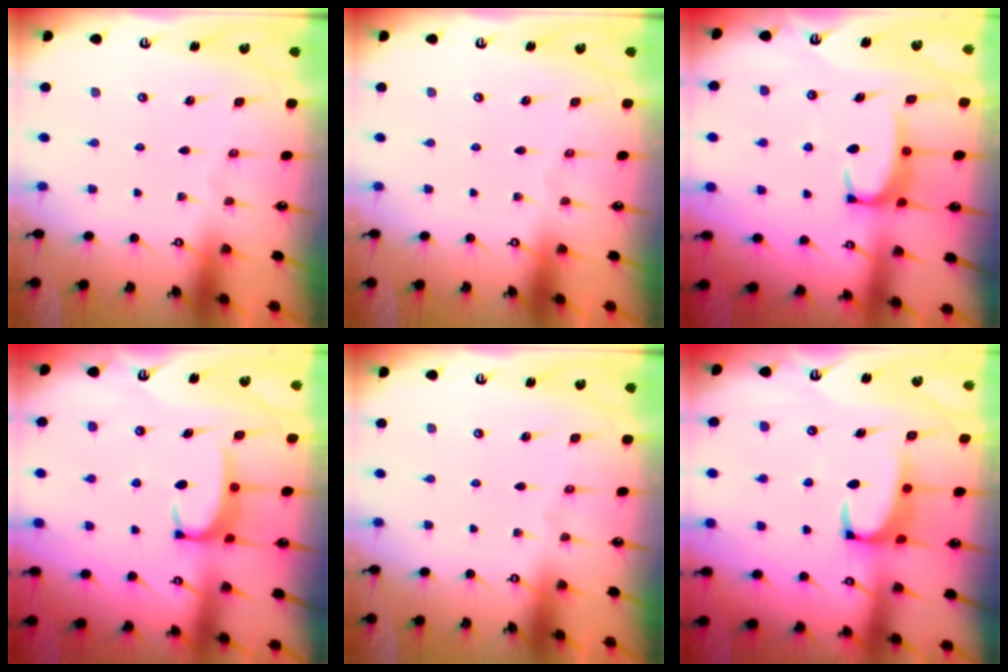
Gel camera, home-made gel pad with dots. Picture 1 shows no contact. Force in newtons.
{"total": 0.0}
{"total": 3.2, "press": 3.2, "slide": 0.6}
{"total": 2.7, "press": 2.7, "slide": 0.5}
{"total": 0.0}
{"total": 2.1, "press": 1.8, "slide": 0.9}